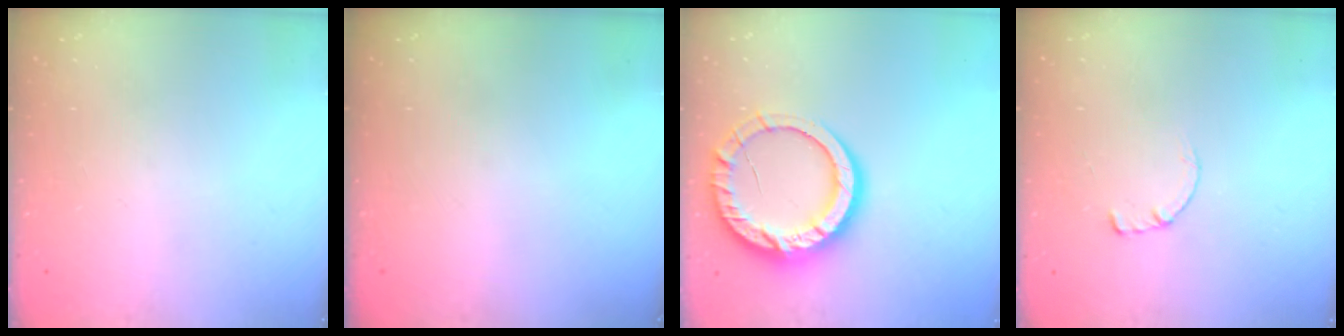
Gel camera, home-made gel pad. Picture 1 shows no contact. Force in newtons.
{"total": 0.0}
{"total": 15.1, "press": 15.0, "slide": 1.2}
{"total": 0.7, "press": 0.6, "slide": 0.2}